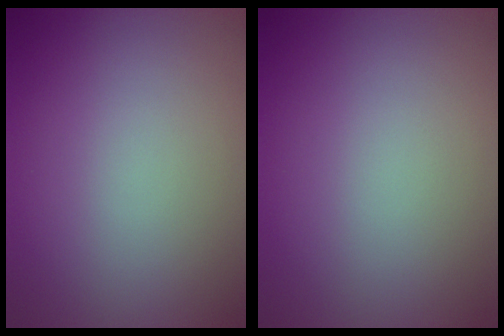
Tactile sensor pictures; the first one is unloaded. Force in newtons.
{"total": 0.0}